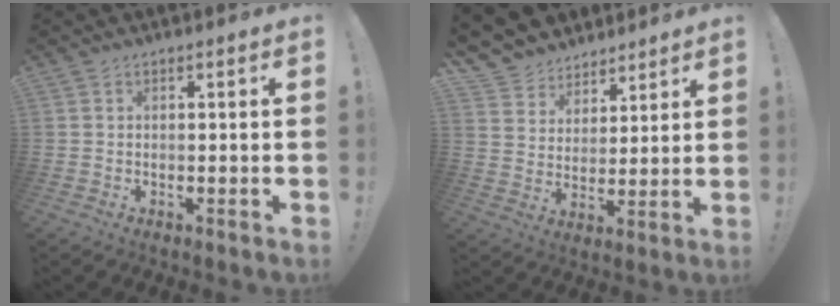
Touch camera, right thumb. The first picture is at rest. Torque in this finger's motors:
{"motor_torque": [0.04, 0.06, 0.64, 0.68, 0.00]}